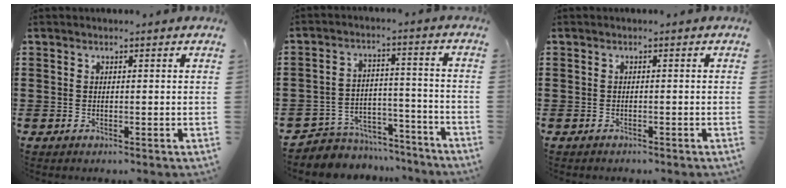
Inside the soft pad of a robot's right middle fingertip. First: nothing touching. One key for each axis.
{"total": 5.6, "fx": -5.4, "fy": 1.6, "fz": 0.0, "tx": -0.005, "ty": 0.019, "tz": -0.111}
{"total": 0.5, "fx": -0.5, "fy": 0.1, "fz": 0.0, "tx": -0.002, "ty": -0.001, "tz": -0.010}